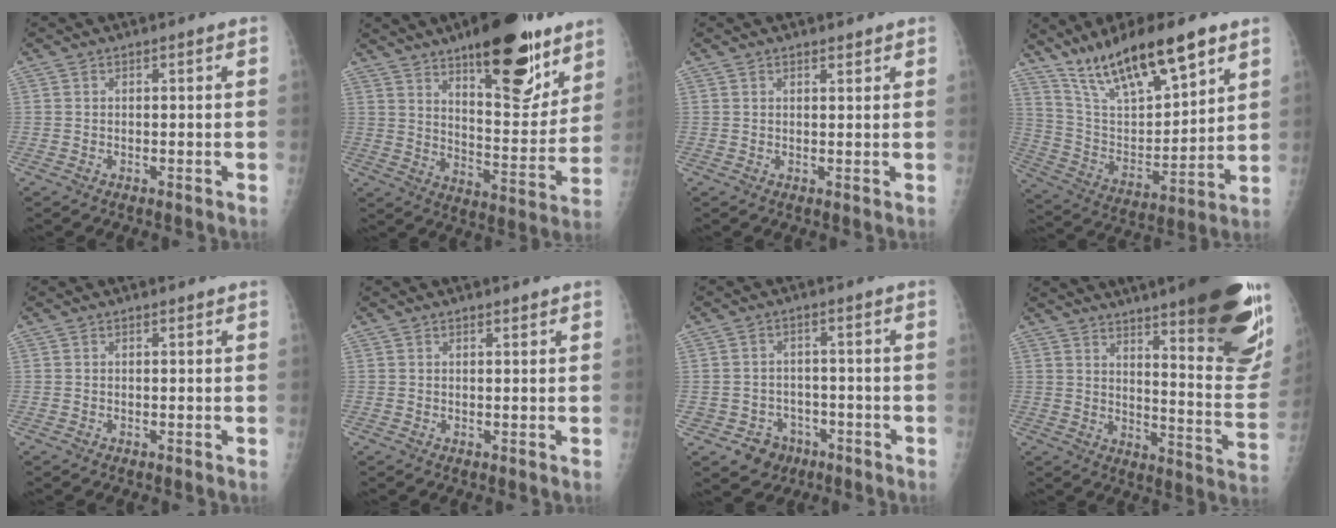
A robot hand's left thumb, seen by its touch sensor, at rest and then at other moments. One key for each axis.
{"total": 22.5, "fx": 14.0, "fy": 8.1, "fz": 15.6, "tx": -0.175, "ty": -0.073, "tz": 0.213}
{"total": 1.2, "fx": 1.0, "fy": 0.4, "fz": 0.3, "tx": 0.000, "ty": -0.008, "tz": 0.015}
{"total": 19.7, "fx": 13.6, "fy": 5.8, "fz": 13.0, "tx": -0.200, "ty": -0.052, "tz": 0.254}
{"total": 0.0}
{"total": 0.6, "fx": 0.5, "fy": 0.2, "fz": 0.1, "tx": -0.005, "ty": -0.005, "tz": 0.009}
{"total": 6.0, "fx": -2.9, "fy": 5.1, "fz": 0.8, "tx": 0.006, "ty": 0.021, "tz": -0.038}
{"total": 27.3, "fx": 17.9, "fy": 4.8, "fz": 20.0, "tx": -0.224, "ty": -0.091, "tz": 0.240}